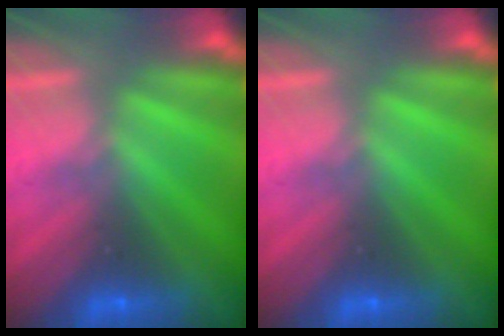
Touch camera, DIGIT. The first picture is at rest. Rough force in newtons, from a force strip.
{"total": 0.0}